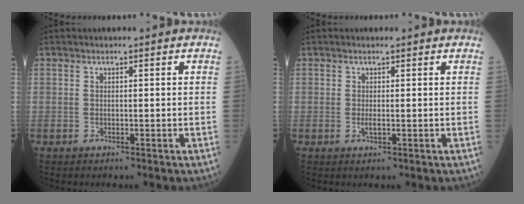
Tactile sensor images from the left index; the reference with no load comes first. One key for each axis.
{"total": 0.8, "fx": 0.1, "fy": 0.2, "fz": 0.8, "tx": -0.019, "ty": -0.003, "tz": 0.002}